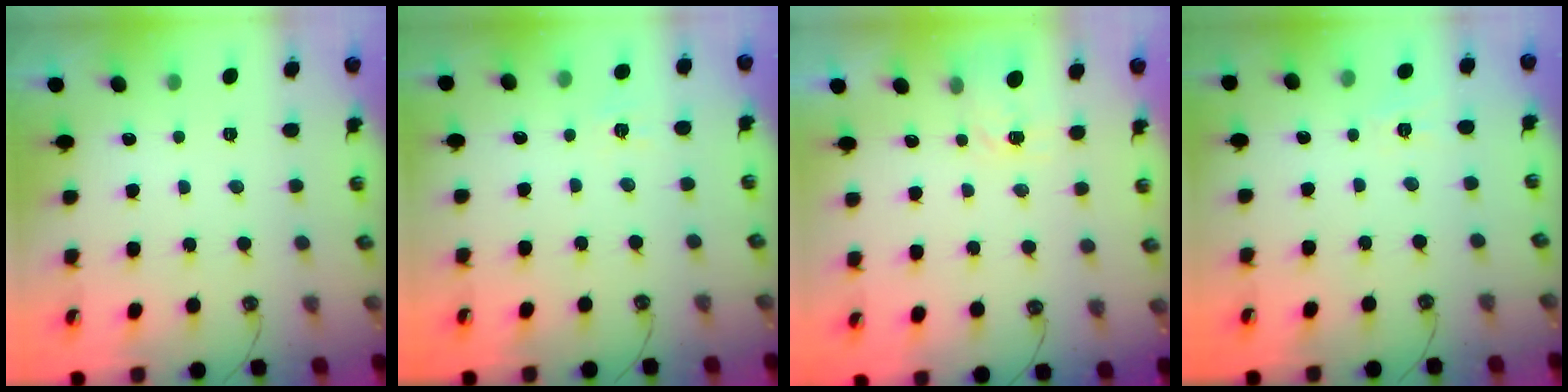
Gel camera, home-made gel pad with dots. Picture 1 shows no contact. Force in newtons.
{"total": 6.2, "press": 6.2, "slide": 0.6}
{"total": 3.5, "press": 3.5, "slide": 0.4}
{"total": 2.8, "press": 2.8, "slide": 0.5}